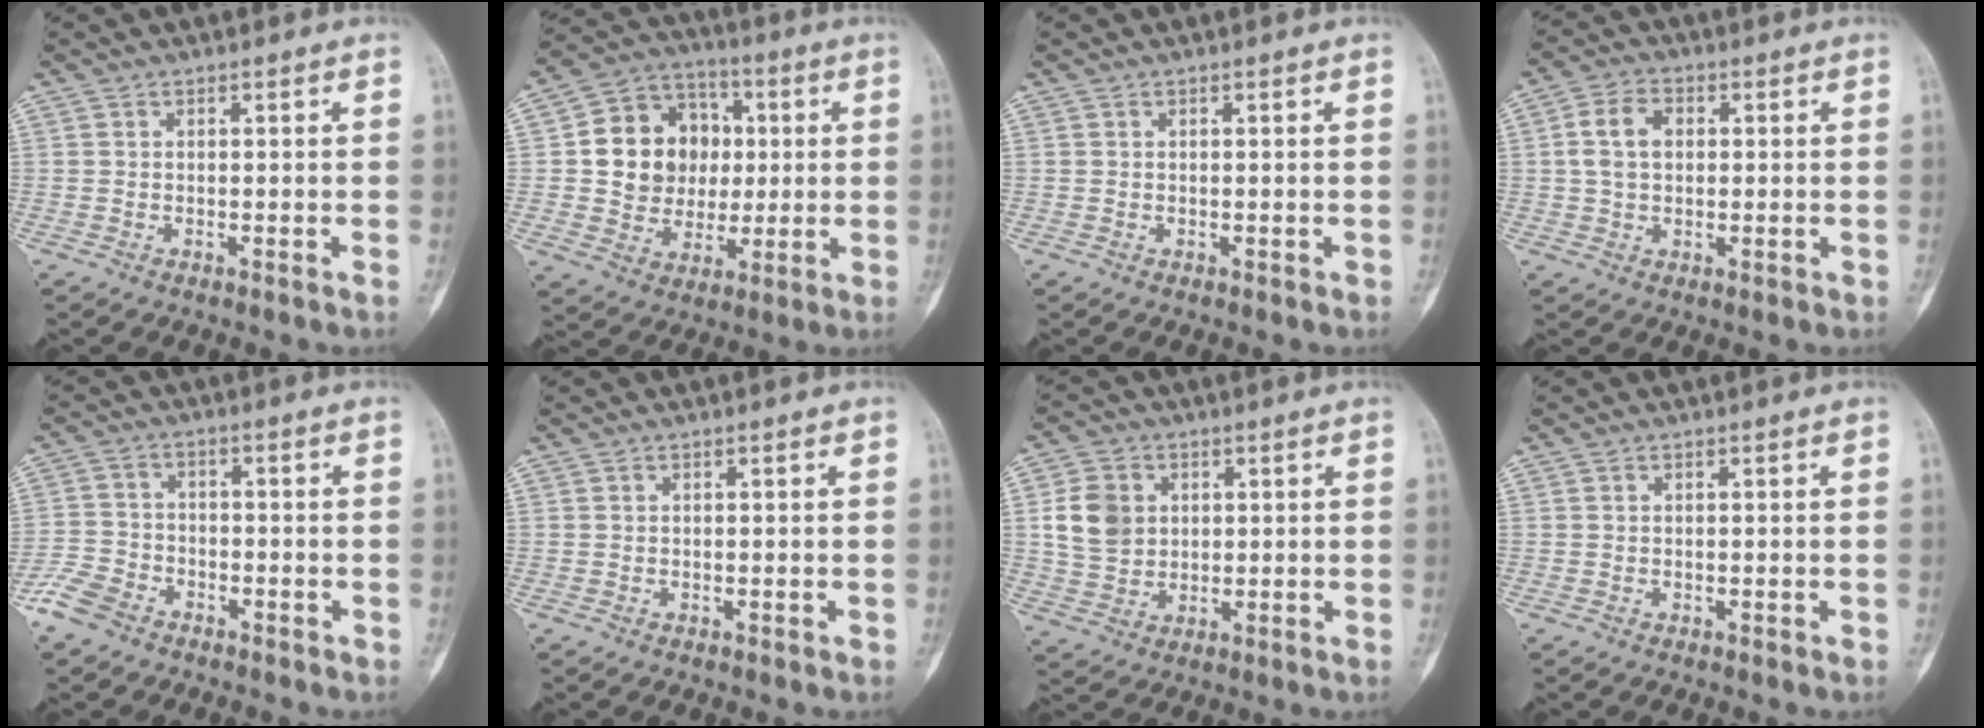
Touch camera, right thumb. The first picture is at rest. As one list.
[{"total": 15.7, "force": [1.4, 13.5, 7.8], "torque": [-0.080, 0.020, 0.029]}, {"total": 0.0}, {"total": 6.7, "force": [0.8, 4.9, 4.5], "torque": [-0.076, 0.013, 0.009]}, {"total": 6.7, "force": [-4.7, 4.1, 2.3], "torque": [-0.044, 0.014, -0.099]}, {"total": 0.0}, {"total": 8.8, "force": [1.7, 7.3, 4.7], "torque": [-0.065, -0.001, 0.034]}, {"total": 0.0}]